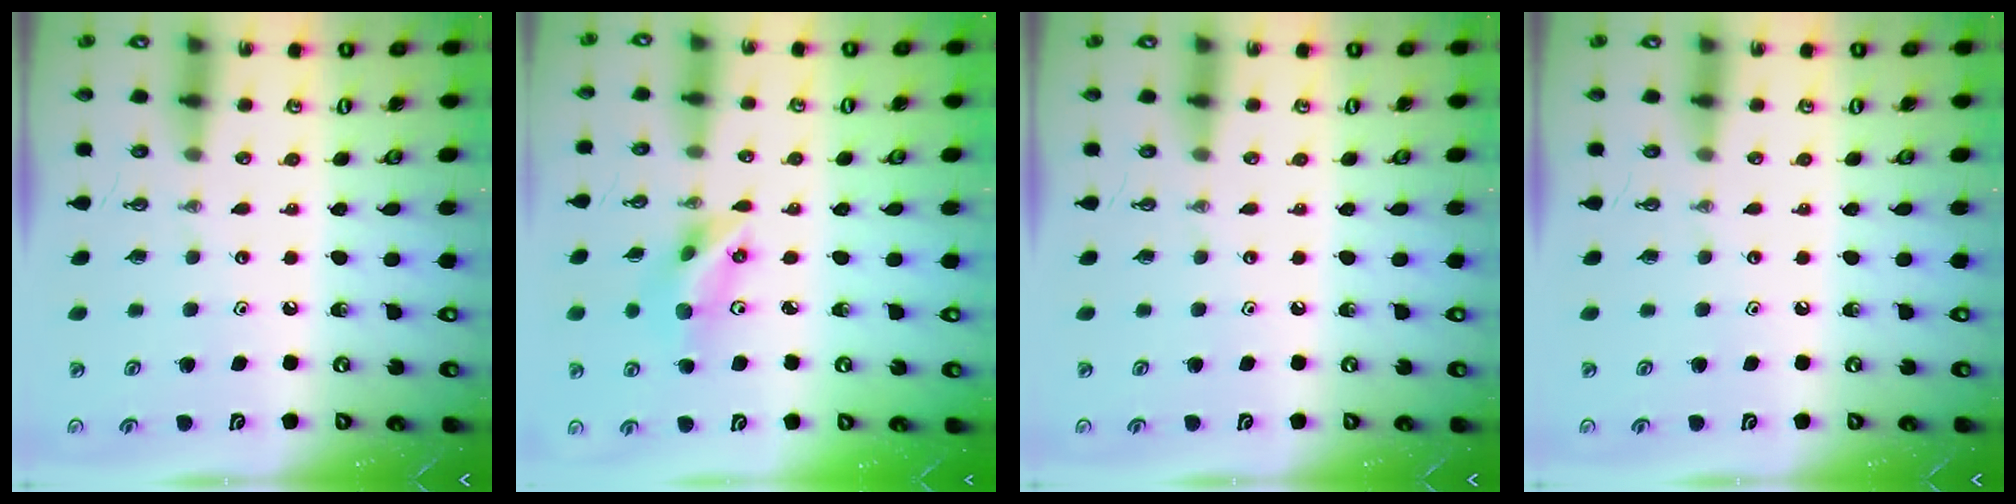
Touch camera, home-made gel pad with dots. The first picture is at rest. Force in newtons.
{"total": 8.6, "press": 8.1, "slide": 2.6}
{"total": 0.0}
{"total": 0.0}